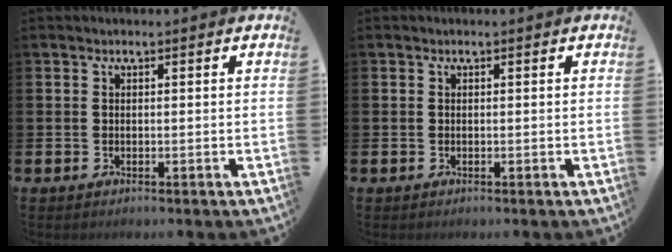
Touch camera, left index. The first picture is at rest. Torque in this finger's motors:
{"motor_torque": [0.00, 0.00, 0.00, 0.00]}